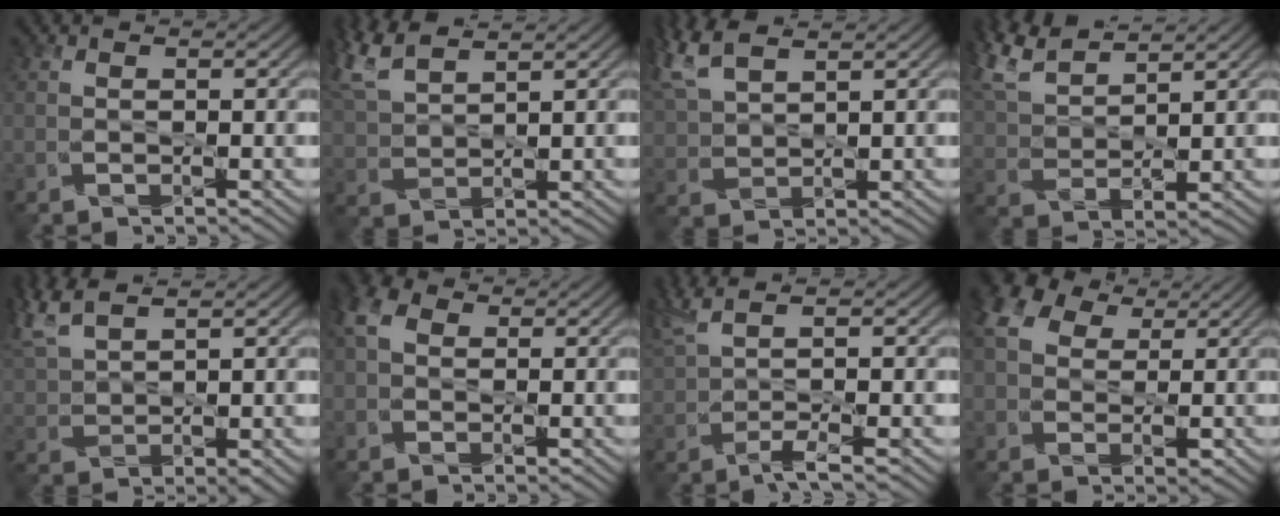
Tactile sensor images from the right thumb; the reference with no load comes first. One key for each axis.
{"total": 6.6, "fx": 5.6, "fy": 1.3, "fz": 3.3, "tx": -0.098, "ty": 0.024, "tz": 0.118}
{"total": 7.6, "fx": 5.6, "fy": 2.4, "fz": 4.7, "tx": -0.146, "ty": 0.025, "tz": 0.116}
{"total": 8.0, "fx": 7.0, "fy": 1.5, "fz": 3.7, "tx": -0.104, "ty": 0.027, "tz": 0.145}
{"total": 7.2, "fx": 4.9, "fy": 1.9, "fz": 5.0, "tx": -0.137, "ty": 0.022, "tz": 0.099}
{"total": 4.0, "fx": 0.9, "fy": 3.1, "fz": 2.3, "tx": -0.066, "ty": 0.008, "tz": 0.010}
{"total": 4.4, "fx": 1.4, "fy": 0.2, "fz": 4.2, "tx": -0.088, "ty": 0.013, "tz": 0.026}
{"total": 9.6, "fx": 3.4, "fy": 7.2, "fz": 5.4, "tx": -0.140, "ty": 0.023, "tz": 0.061}